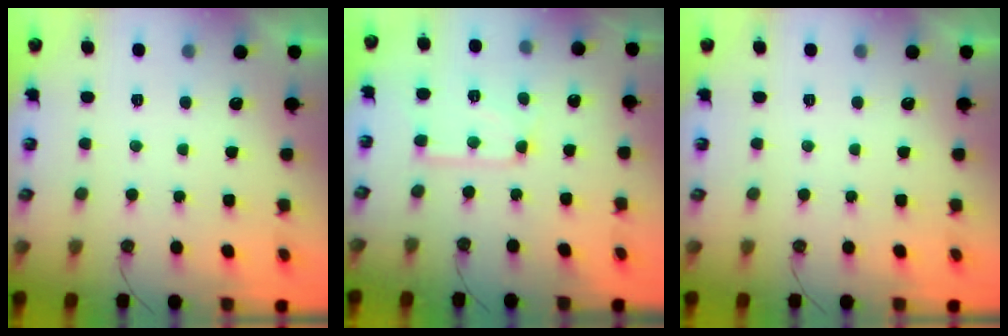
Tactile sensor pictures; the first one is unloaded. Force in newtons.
{"total": 9.5, "press": 9.5, "slide": 0.7}
{"total": 0.0}